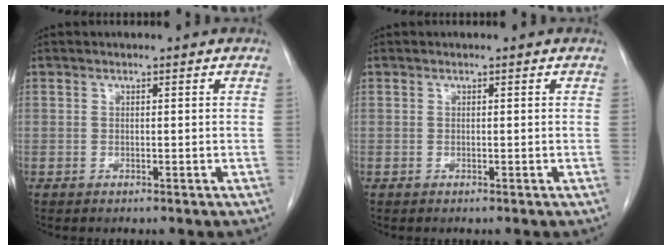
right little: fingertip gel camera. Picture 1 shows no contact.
{"total": 0.0}